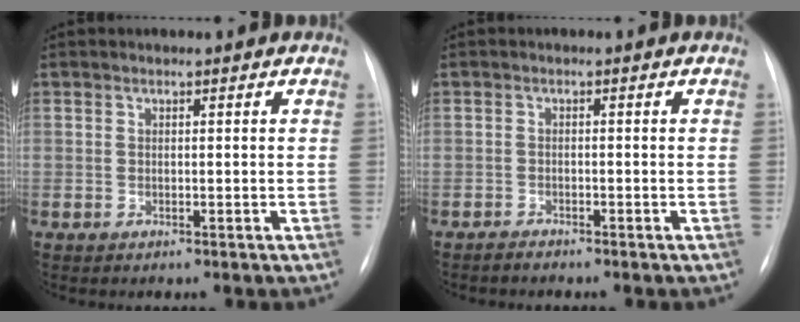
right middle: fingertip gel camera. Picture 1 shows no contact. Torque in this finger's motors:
{"motor_torque": [0.09, -0.08, 0.03, 0.01]}